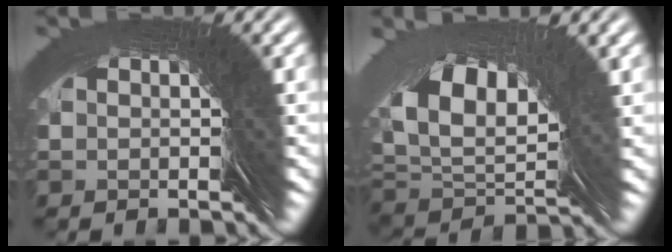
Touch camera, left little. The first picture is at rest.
{"total": 4.9, "force": [2.2, 2.2, 3.8], "torque": [-0.071, 0.015, 0.030]}